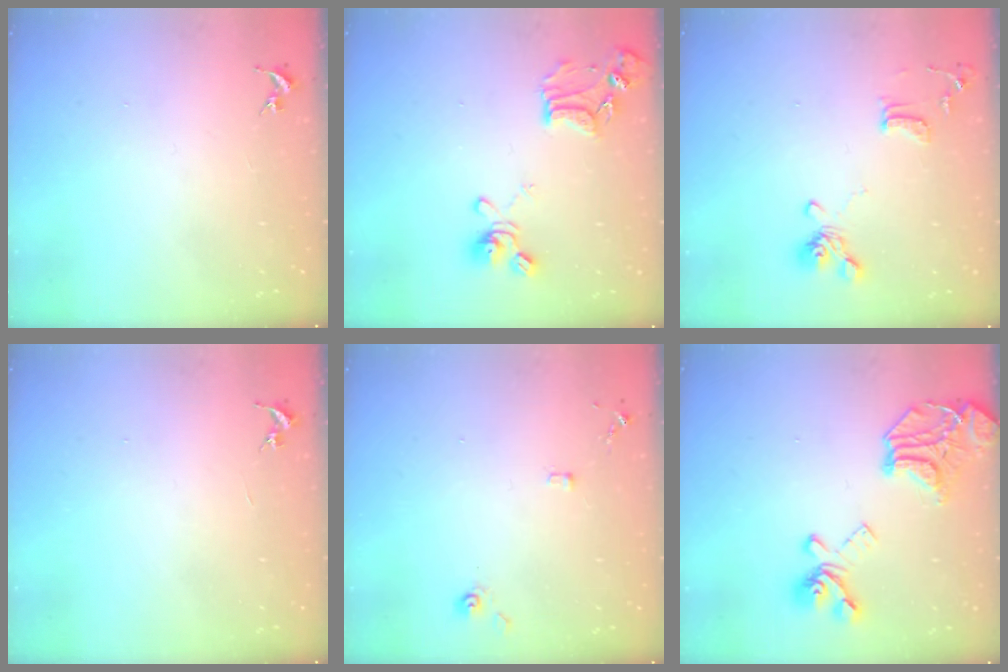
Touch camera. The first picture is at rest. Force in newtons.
{"total": 14.6, "press": 14.6, "slide": 1.4}
{"total": 12.3, "press": 12.2, "slide": 1.8}
{"total": 0.0}
{"total": 6.5, "press": 6.4, "slide": 0.6}
{"total": 21.1, "press": 21.0, "slide": 2.3}